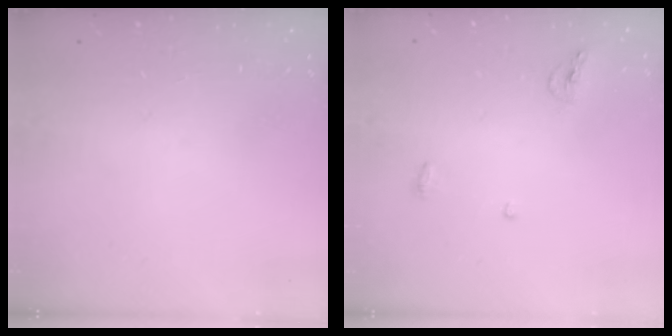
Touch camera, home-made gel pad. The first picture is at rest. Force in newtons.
{"total": 4.8, "press": 4.7, "slide": 0.8}